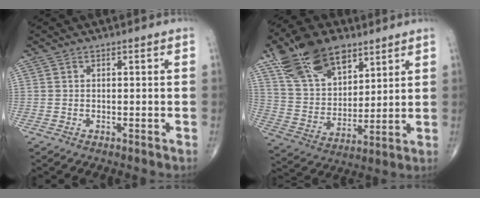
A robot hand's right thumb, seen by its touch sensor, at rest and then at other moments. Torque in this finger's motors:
{"motor_torque": [0.28, 3.43, 1.27, 1.49, 0.10]}